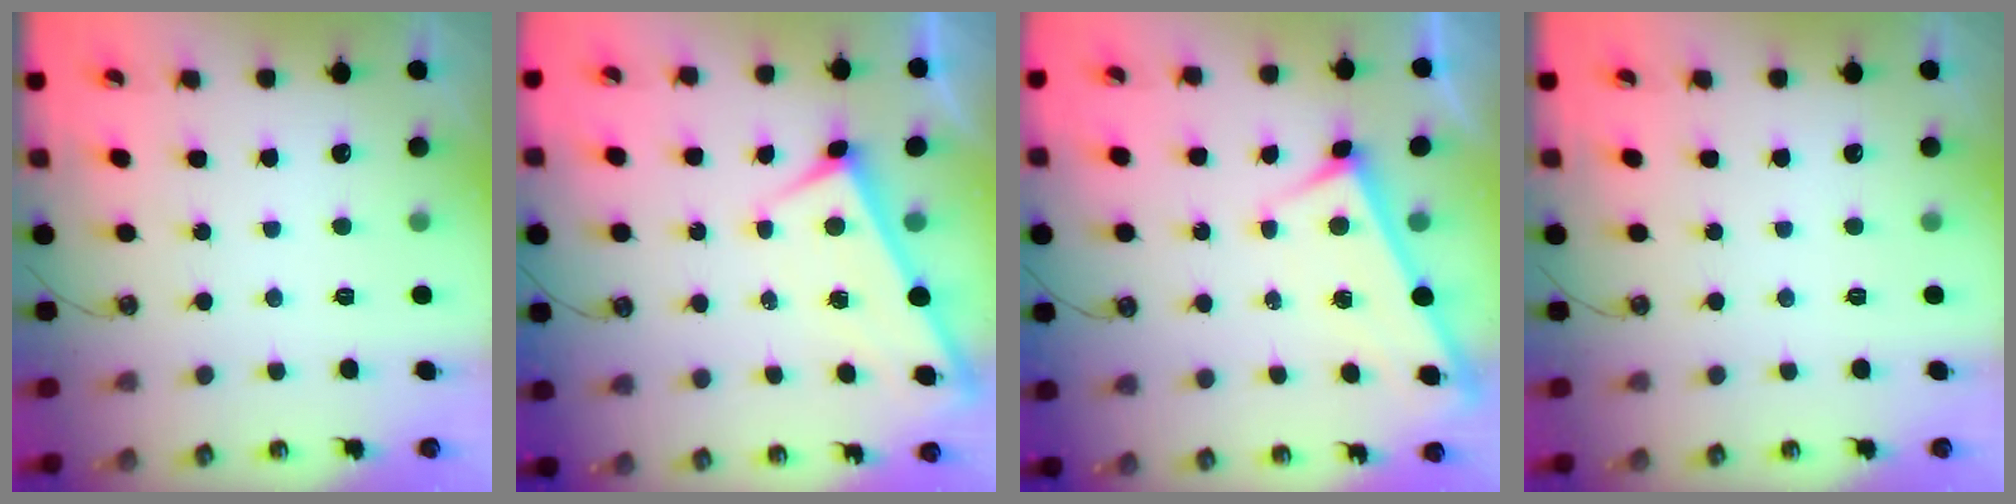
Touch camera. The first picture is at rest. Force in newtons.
{"total": 1.7, "press": 1.7, "slide": 0.1}
{"total": 3.0, "press": 3.0, "slide": 0.2}
{"total": 0.0}